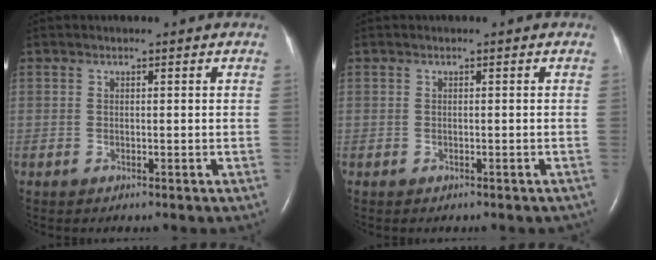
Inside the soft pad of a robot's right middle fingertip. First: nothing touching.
{"total": 1.9, "force": [-1.6, 0.8, 0.7], "torque": [-0.011, -0.002, -0.016]}